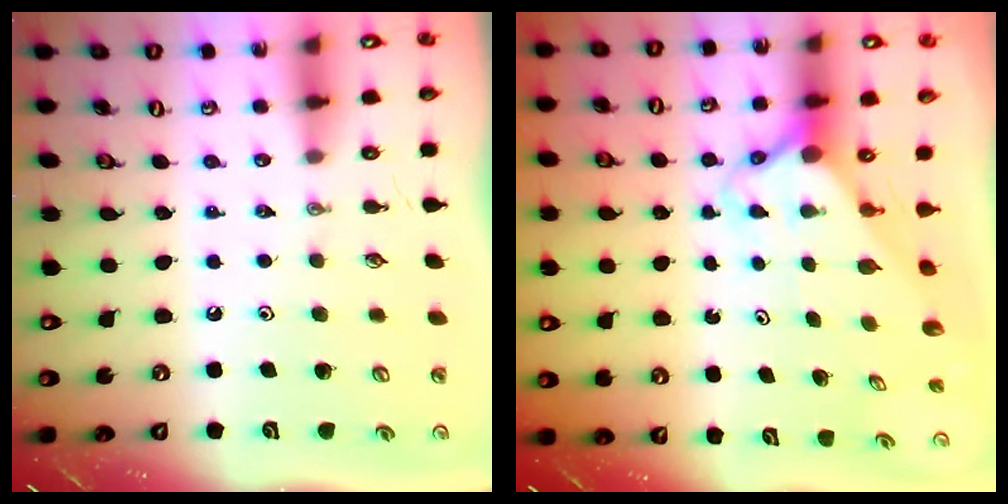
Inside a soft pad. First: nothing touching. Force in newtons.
{"total": 3.0, "press": 3.0, "slide": 0.3}